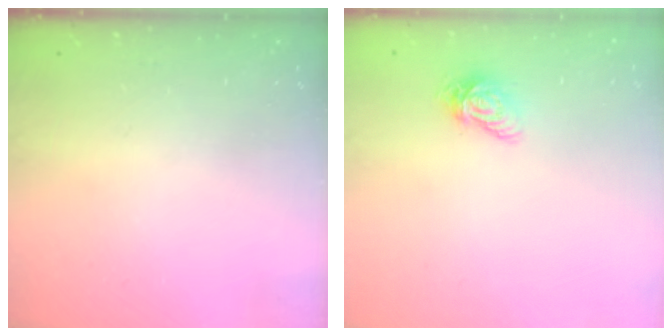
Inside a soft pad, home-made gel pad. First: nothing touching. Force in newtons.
{"total": 6.5, "press": 6.5, "slide": 0.5}